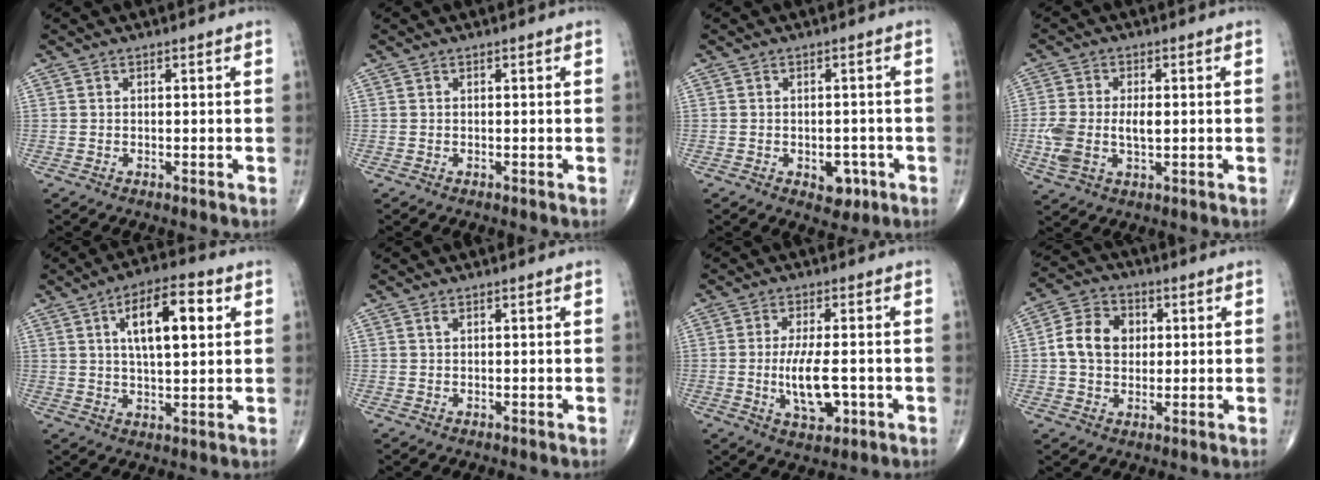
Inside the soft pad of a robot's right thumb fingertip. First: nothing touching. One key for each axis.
{"total": 0.0}
{"total": 4.1, "fx": -1.6, "fy": 2.7, "fz": 2.6, "tx": -0.016, "ty": 0.007, "tz": -0.015}
{"total": 8.8, "fx": -0.6, "fy": 4.9, "fz": 7.2, "tx": -0.159, "ty": 0.007, "tz": -0.007}
{"total": 12.1, "fx": 3.9, "fy": 4.7, "fz": 10.5, "tx": -0.155, "ty": -0.001, "tz": 0.062}
{"total": 0.5, "fx": 0.3, "fy": 0.1, "fz": 0.4, "tx": -0.010, "ty": 0.001, "tz": 0.008}
{"total": 8.0, "fx": -1.4, "fy": 3.1, "fz": 7.2, "tx": -0.133, "ty": -0.009, "tz": -0.018}
{"total": 9.5, "fx": 1.1, "fy": 7.4, "fz": 5.8, "tx": -0.083, "ty": 0.012, "tz": 0.012}